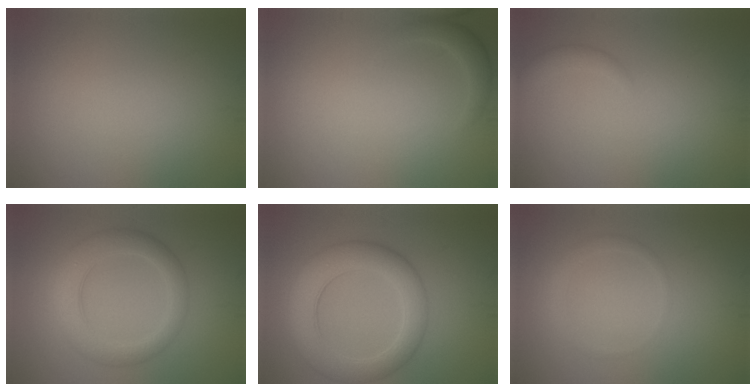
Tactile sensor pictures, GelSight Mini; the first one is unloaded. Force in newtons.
{"total": 1.5, "press": 1.5, "slide": 0.0}
{"total": 2.0, "press": 1.9, "slide": 0.1}
{"total": 4.8, "press": 4.8, "slide": 0.1}
{"total": 6.7, "press": 6.7, "slide": 0.2}
{"total": 1.4, "press": 1.4, "slide": 0.1}